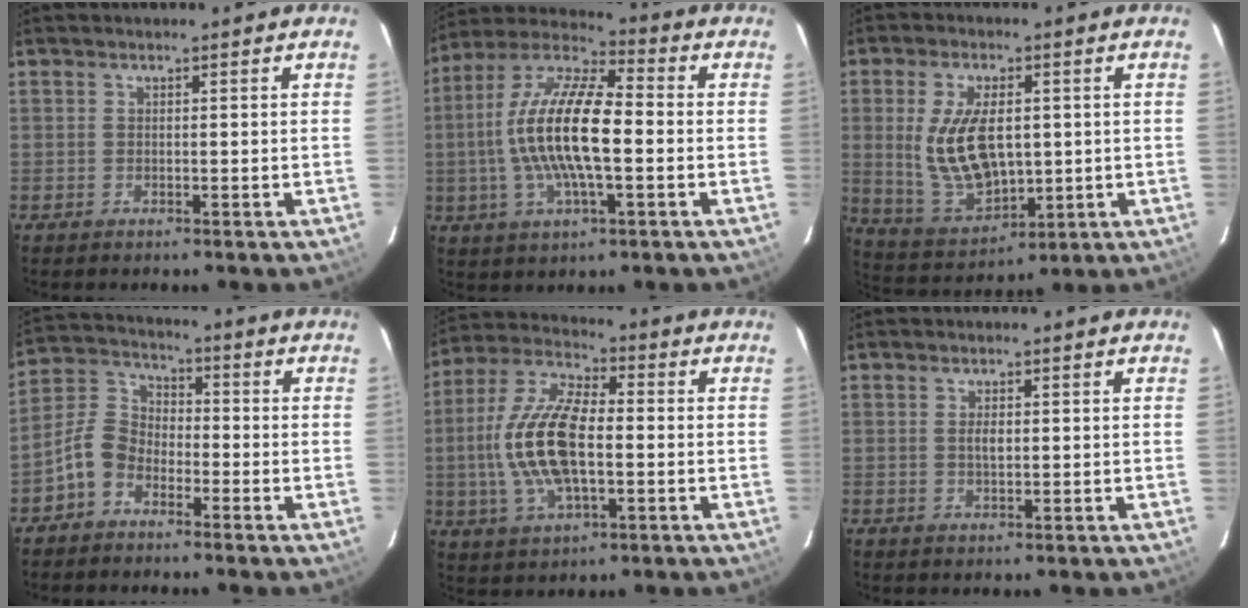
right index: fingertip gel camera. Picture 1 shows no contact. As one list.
[{"total": 16.6, "force": [-1.5, 5.1, 15.7], "torque": [-0.303, 0.006, -0.037]}, {"total": 13.7, "force": [1.1, 7.4, 11.5], "torque": [-0.234, -0.007, 0.041]}, {"total": 7.2, "force": [-4.3, 4.8, 3.1], "torque": [-0.070, 0.024, -0.093]}, {"total": 15.6, "force": [-1.4, 6.9, 13.9], "torque": [-0.291, 0.007, -0.027]}, {"total": 1.7, "force": [0.2, 0.9, 1.4], "torque": [-0.026, 0.001, 0.004]}]